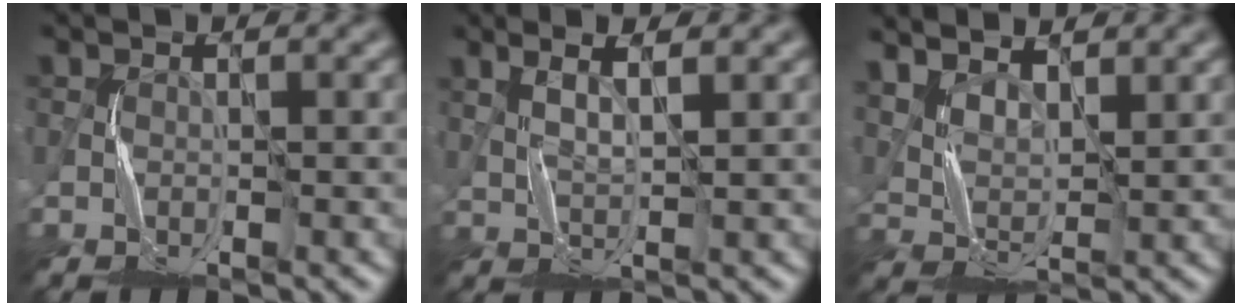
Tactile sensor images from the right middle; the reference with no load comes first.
{"total": 2.6, "force": [1.9, 0.4, 1.7], "torque": [-0.023, -0.005, 0.030]}
{"total": 4.4, "force": [3.6, 1.6, 2.1], "torque": [-0.043, 0.000, 0.062]}